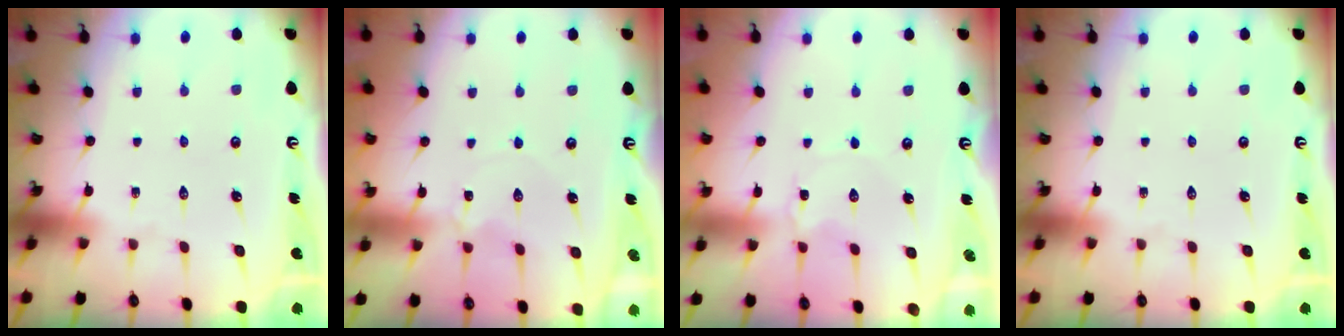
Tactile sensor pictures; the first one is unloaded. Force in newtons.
{"total": 0.9, "press": 0.9, "slide": 0.2}
{"total": 0.6, "press": 0.6, "slide": 0.1}
{"total": 0.0}